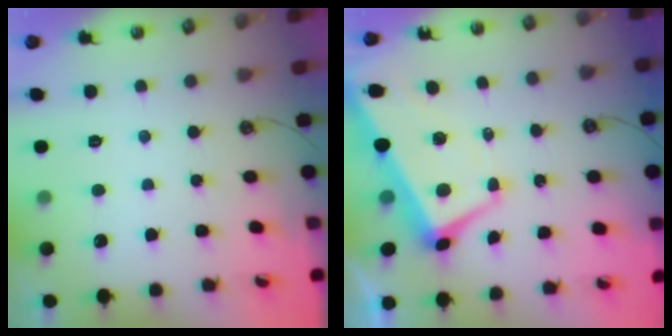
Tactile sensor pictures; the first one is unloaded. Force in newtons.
{"total": 1.8, "press": 1.1, "slide": 1.3}